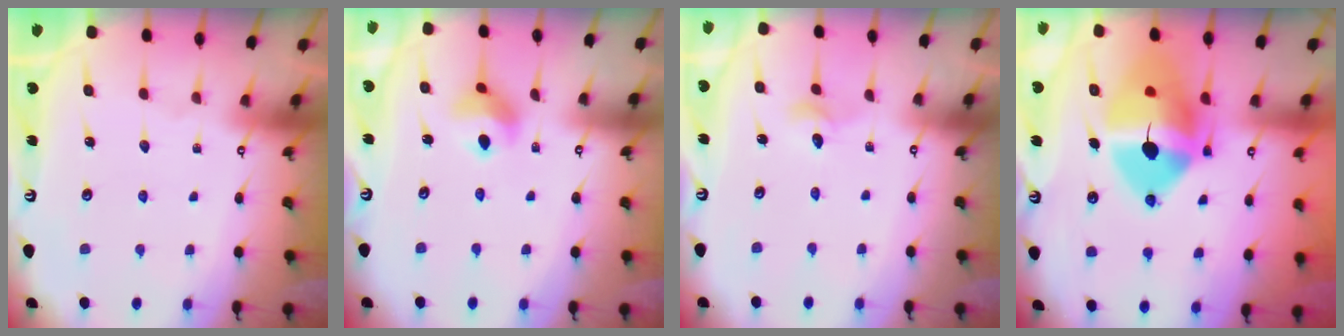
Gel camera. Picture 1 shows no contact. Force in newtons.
{"total": 7.5, "press": 7.4, "slide": 1.4}
{"total": 2.8, "press": 2.8, "slide": 0.3}
{"total": 17.4, "press": 17.2, "slide": 2.9}